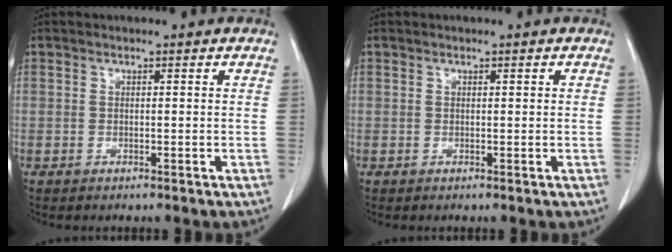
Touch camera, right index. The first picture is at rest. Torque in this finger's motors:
{"motor_torque": [-0.23, 0.14, -0.02, -0.01]}